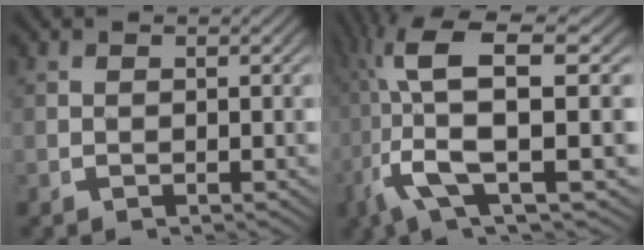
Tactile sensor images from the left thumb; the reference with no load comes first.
{"total": 10.7, "force": [0.6, 4.6, 9.6], "torque": [-0.217, -0.034, 0.023]}